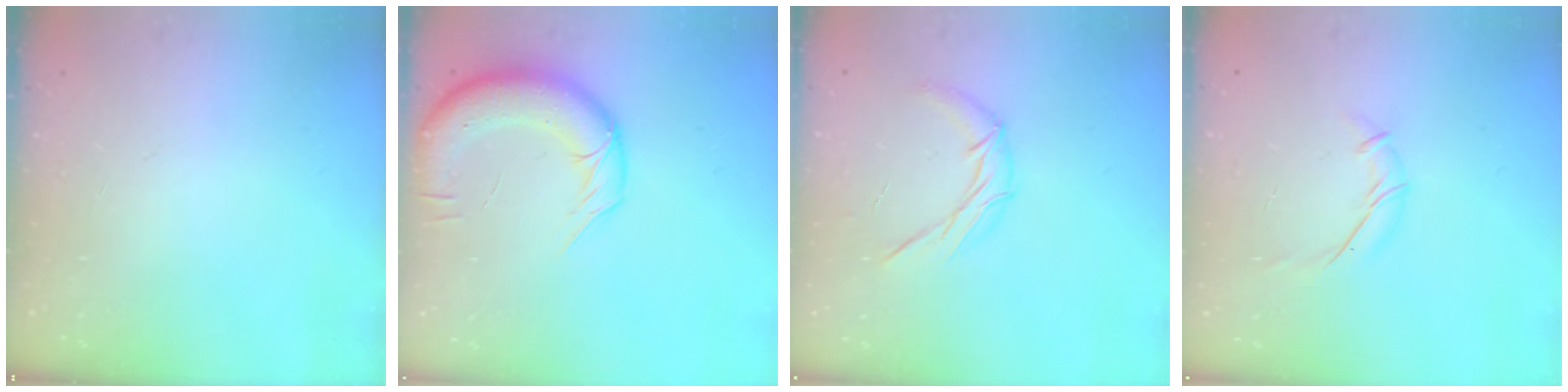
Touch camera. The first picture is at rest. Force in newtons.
{"total": 13.9, "press": 13.4, "slide": 3.7}
{"total": 8.8, "press": 8.8, "slide": 0.4}
{"total": 7.7, "press": 7.6, "slide": 0.8}